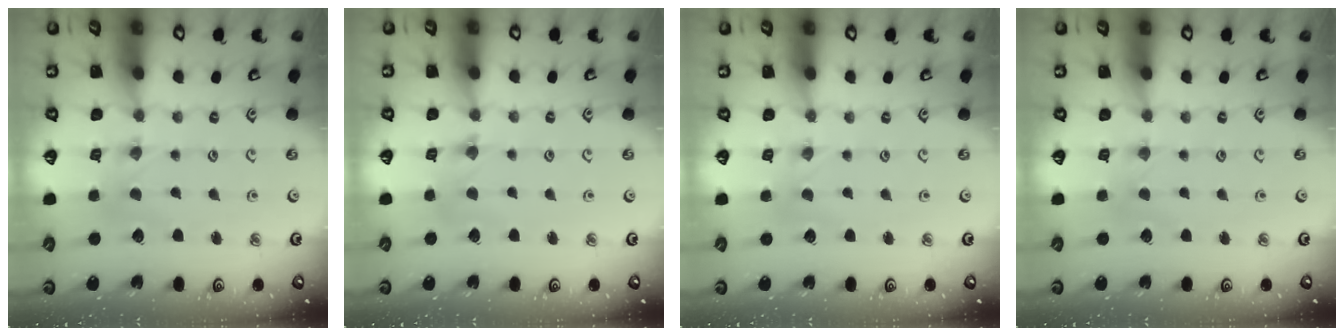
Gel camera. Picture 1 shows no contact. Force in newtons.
{"total": 2.4, "press": 2.4, "slide": 0.2}
{"total": 0.8, "press": 0.8, "slide": 0.1}
{"total": 1.8, "press": 1.8, "slide": 0.3}